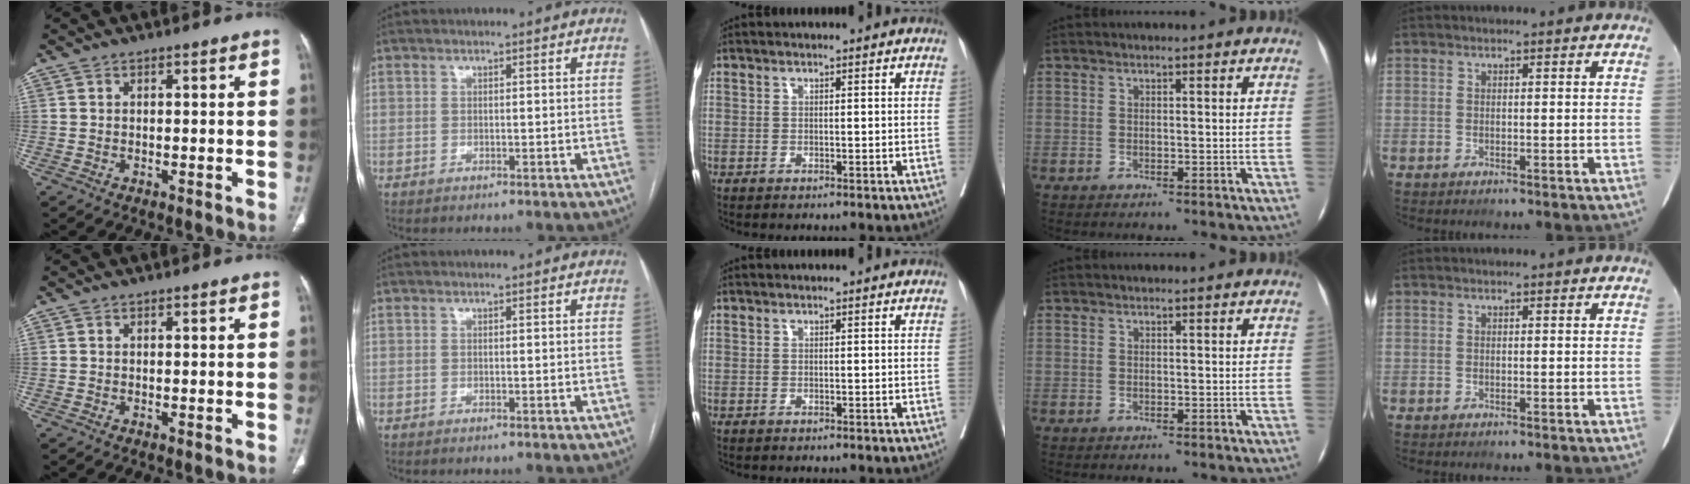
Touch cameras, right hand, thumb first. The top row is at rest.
{}